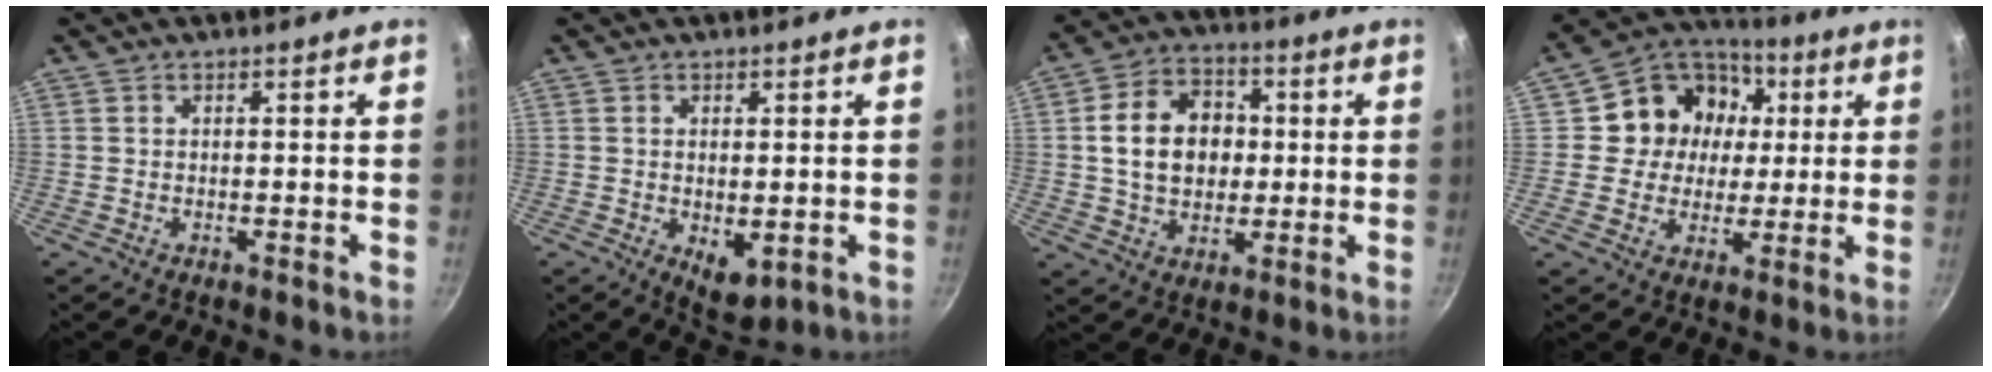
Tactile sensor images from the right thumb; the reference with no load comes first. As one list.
[{"total": 5.5, "force": [-0.8, 3.1, 4.5], "torque": [-0.056, -0.011, -0.001]}, {"total": 13.4, "force": [1.0, 10.3, 8.6], "torque": [-0.116, 0.019, 0.012]}, {"total": 14.2, "force": [2.6, 12.6, 5.9], "torque": [-0.070, 0.017, 0.028]}]